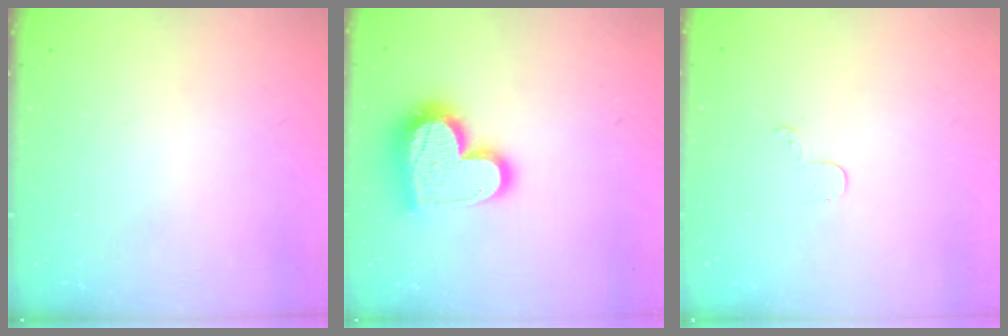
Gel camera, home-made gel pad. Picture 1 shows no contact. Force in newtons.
{"total": 16.8, "press": 16.8, "slide": 1.1}
{"total": 2.9, "press": 2.9, "slide": 0.3}